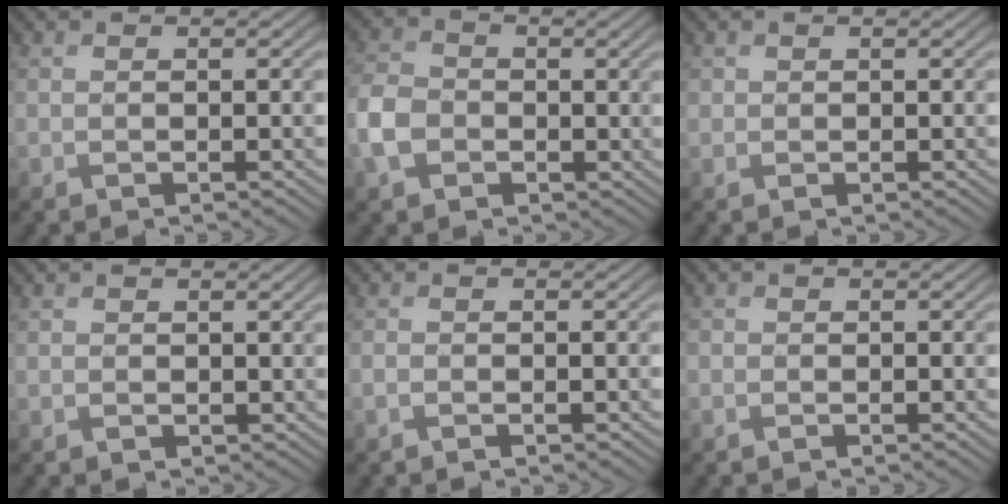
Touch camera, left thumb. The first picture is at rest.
{"total": 5.9, "force": [-1.7, 4.8, 3.1], "torque": [-0.085, -0.007, -0.046]}
{"total": 0.7, "force": [0.4, 0.5, 0.1], "torque": [-0.002, -0.002, 0.009]}
{"total": 0.9, "force": [0.6, 0.6, 0.1], "torque": [-0.005, -0.002, 0.013]}
{"total": 0.8, "force": [-0.5, 0.4, 0.5], "torque": [-0.013, -0.002, -0.010]}
{"total": 0.5, "force": [-0.3, 0.4, 0.0], "torque": [-0.001, -0.004, -0.007]}